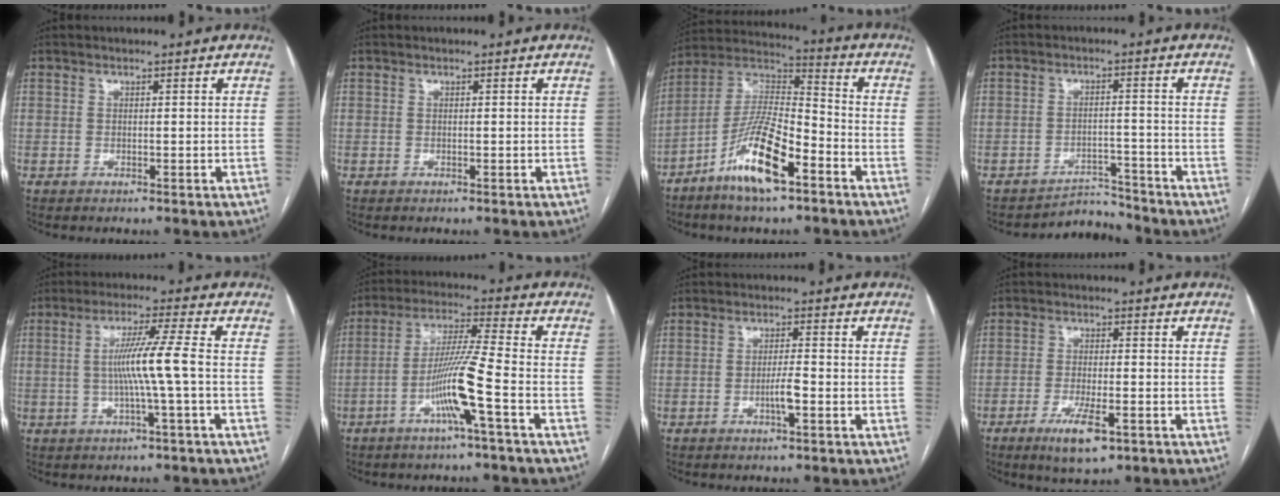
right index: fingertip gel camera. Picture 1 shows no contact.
{"total": 0.0}
{"total": 13.9, "force": [-7.4, 3.1, 11.3], "torque": [-0.223, 0.000, -0.138]}
{"total": 4.2, "force": [-3.9, 0.5, -1.3], "torque": [0.026, 0.013, -0.058]}
{"total": 7.1, "force": [-0.6, -1.4, 6.9], "torque": [-0.129, 0.007, -0.009]}
{"total": 9.7, "force": [-4.0, -1.3, 8.8], "torque": [-0.175, 0.003, -0.078]}
{"total": 2.9, "force": [-1.1, 0.1, 2.7], "torque": [-0.050, -0.001, -0.021]}
{"total": 6.5, "force": [-3.4, 1.6, 5.3], "torque": [-0.098, -0.010, -0.052]}